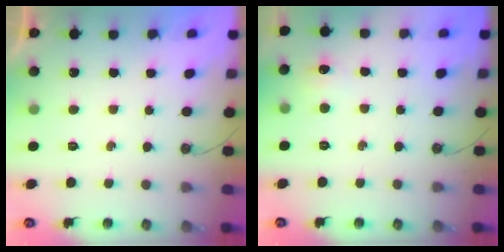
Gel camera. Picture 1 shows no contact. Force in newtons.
{"total": 4.4, "press": 4.4, "slide": 0.6}